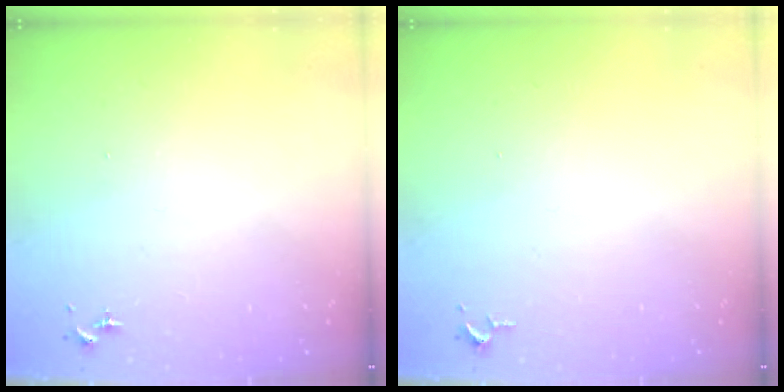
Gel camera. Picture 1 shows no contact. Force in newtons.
{"total": 2.6, "press": 2.6, "slide": 0.4}